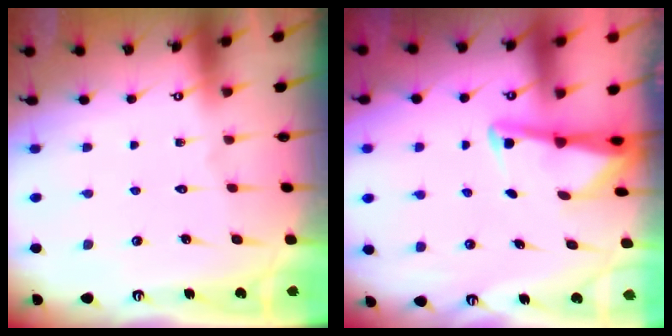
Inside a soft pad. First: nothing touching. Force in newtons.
{"total": 2.9, "press": 2.9, "slide": 0.3}